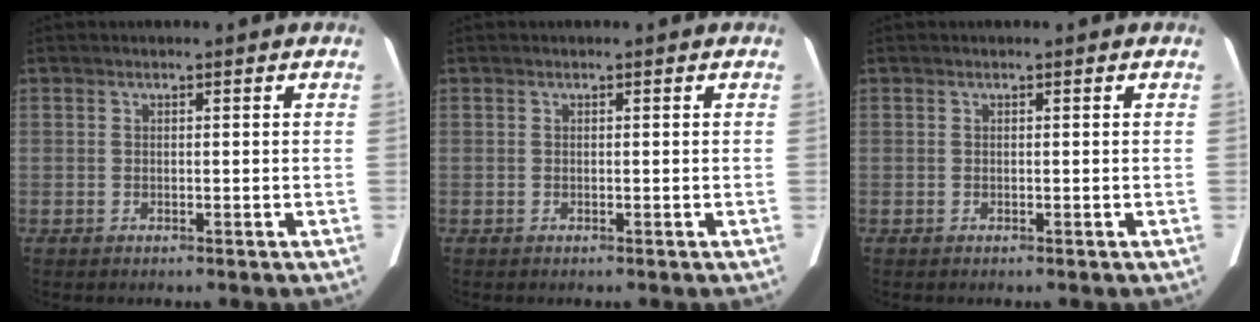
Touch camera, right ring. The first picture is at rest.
{"total": 0.0}
{"total": 0.0}